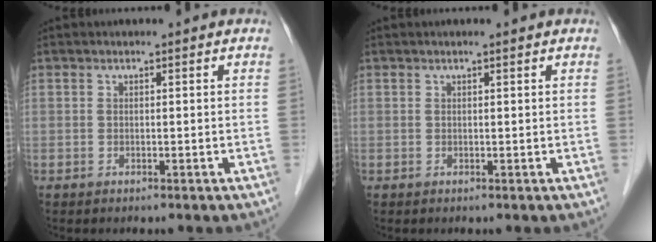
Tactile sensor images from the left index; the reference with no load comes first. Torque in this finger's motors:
{"motor_torque": [0.19, -0.20, 0.05, 0.01]}